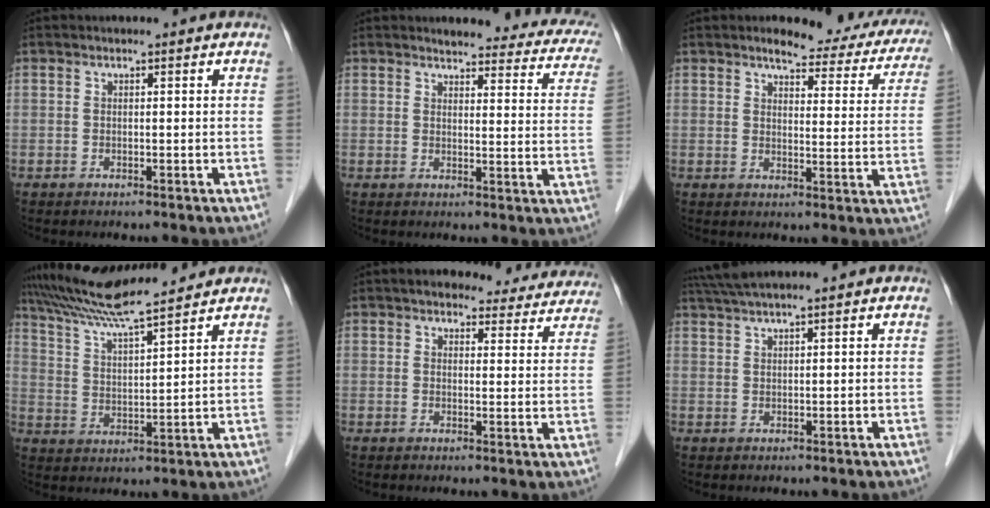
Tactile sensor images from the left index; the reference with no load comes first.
{"total": 16.6, "force": [14.9, 4.2, 5.9], "torque": [-0.036, -0.026, 0.143]}
{"total": 14.2, "force": [12.3, 4.0, 5.7], "torque": [-0.038, -0.008, 0.120]}
{"total": 10.6, "force": [9.7, -0.9, 4.0], "torque": [-0.084, 0.015, 0.178]}
{"total": 14.1, "force": [12.8, 4.3, 4.0], "torque": [-0.015, 0.002, 0.133]}
{"total": 5.5, "force": [4.7, -0.7, 2.8], "torque": [-0.053, 0.030, 0.091]}